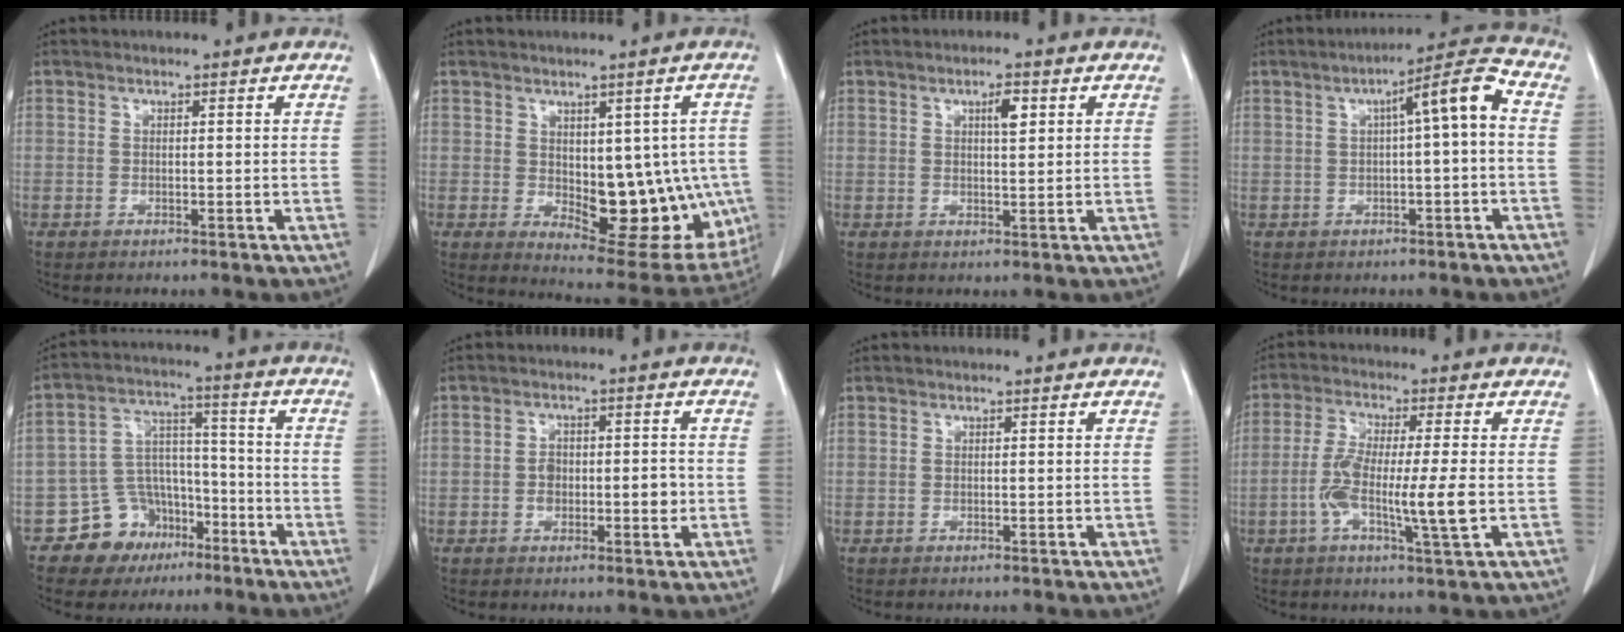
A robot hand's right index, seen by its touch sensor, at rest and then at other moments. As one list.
[{"total": 15.1, "force": [-1.5, 7.1, 13.2], "torque": [-0.149, -0.004, 0.003]}, {"total": 2.9, "force": [1.2, 0.7, 2.5], "torque": [-0.043, -0.001, 0.019]}, {"total": 7.2, "force": [0.6, 0.4, 7.1], "torque": [-0.105, 0.022, 0.004]}, {"total": 9.6, "force": [-5.7, 7.5, 2.1], "torque": [-0.035, 0.044, -0.084]}, {"total": 4.6, "force": [-0.7, 2.5, 3.8], "torque": [-0.057, 0.008, -0.008]}, {"total": 0.0}, {"total": 9.7, "force": [-1.9, 0.3, 9.5], "torque": [-0.178, -0.009, -0.042]}]